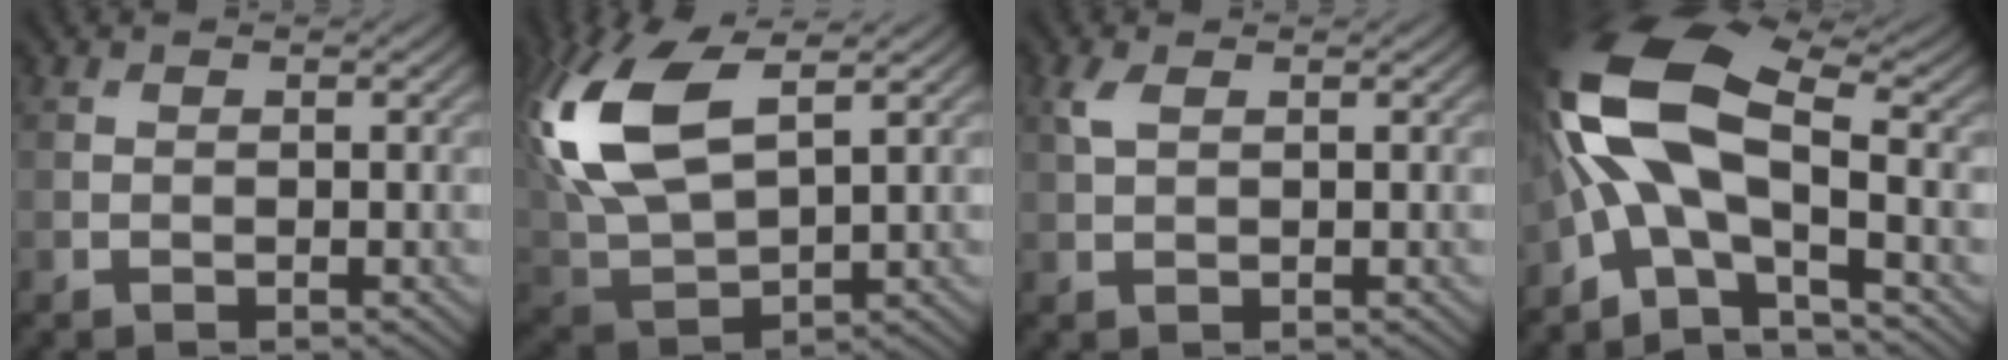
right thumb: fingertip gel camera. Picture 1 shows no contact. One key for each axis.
{"total": 13.5, "fx": 4.9, "fy": 6.8, "fz": 10.5, "tx": -0.270, "ty": 0.012, "tz": 0.103}
{"total": 1.8, "fx": 0.8, "fy": 0.8, "fz": 1.4, "tx": -0.040, "ty": 0.005, "tz": 0.016}
{"total": 14.2, "fx": -1.5, "fy": 6.5, "fz": 12.6, "tx": -0.265, "ty": 0.017, "tz": -0.048}